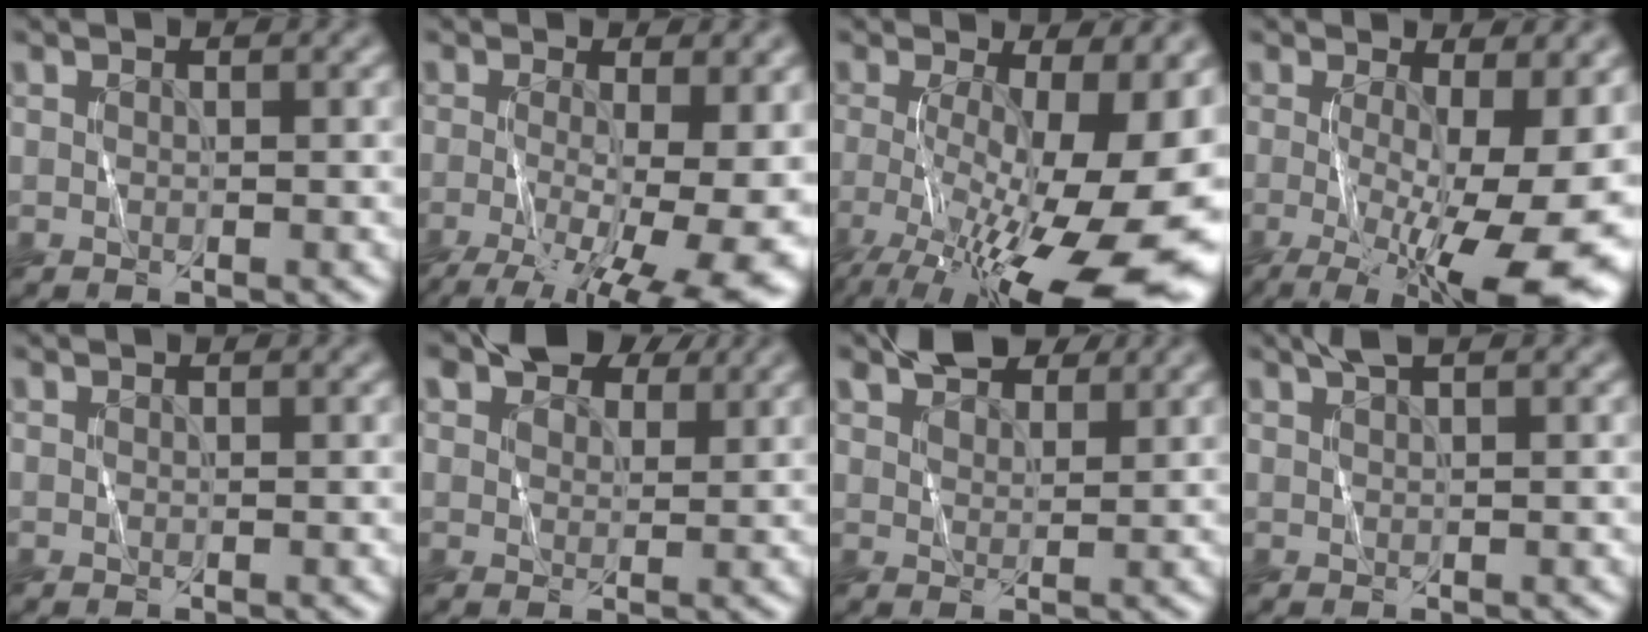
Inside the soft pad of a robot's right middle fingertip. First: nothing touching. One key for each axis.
{"total": 11.7, "fx": -3.7, "fy": 4.5, "fz": 10.1, "tx": -0.166, "ty": -0.034, "tz": -0.047}
{"total": 17.2, "fx": -4.4, "fy": 6.0, "fz": 15.5, "tx": -0.234, "ty": -0.035, "tz": -0.058}
{"total": 14.6, "fx": -3.3, "fy": 4.9, "fz": 13.4, "tx": -0.194, "ty": -0.030, "tz": -0.038}
{"total": 0.0}
{"total": 6.2, "fx": 4.3, "fy": 3.5, "fz": 2.8, "tx": -0.044, "ty": 0.007, "tz": 0.064}
{"total": 4.9, "fx": 4.0, "fy": 2.1, "fz": 2.1, "tx": -0.037, "ty": 0.012, "tz": 0.063}
{"total": 1.5, "fx": 1.0, "fy": 0.3, "fz": 1.0, "tx": -0.018, "ty": 0.002, "tz": 0.019}